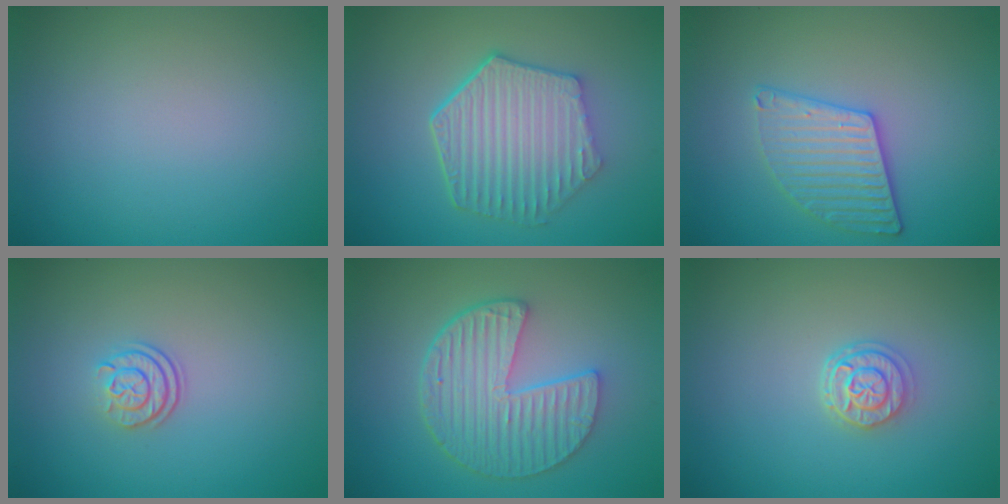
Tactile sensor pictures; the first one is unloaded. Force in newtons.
{"total": 6.5, "press": 4.9, "slide": 4.3}
{"total": 3.2, "press": 3.1, "slide": 0.8}
{"total": 2.3, "press": 1.7, "slide": 1.6}
{"total": 6.2, "press": 4.7, "slide": 4.1}
{"total": 2.6, "press": 2.2, "slide": 1.5}